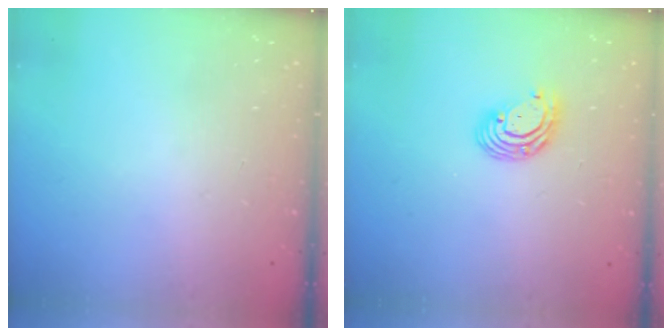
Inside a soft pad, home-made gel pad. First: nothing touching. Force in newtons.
{"total": 7.2, "press": 7.1, "slide": 1.6}